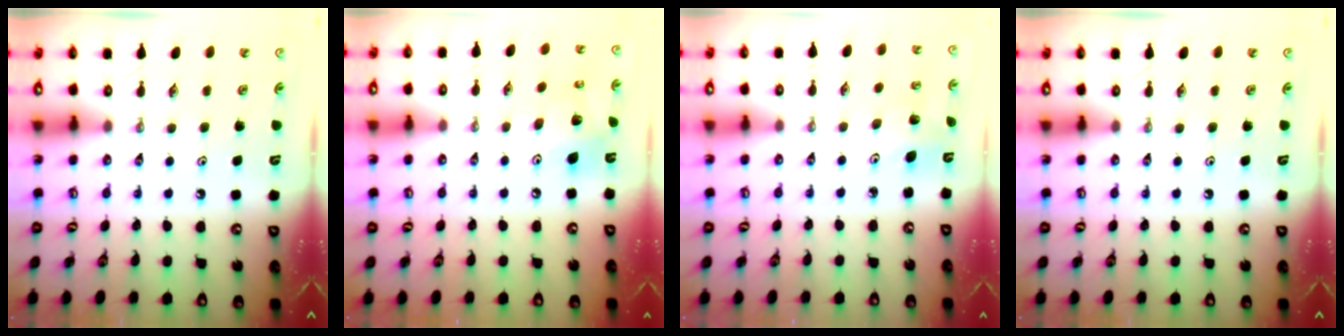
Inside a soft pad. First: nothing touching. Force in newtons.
{"total": 12.8, "press": 12.7, "slide": 2.2}
{"total": 5.3, "press": 5.0, "slide": 1.7}
{"total": 0.0}